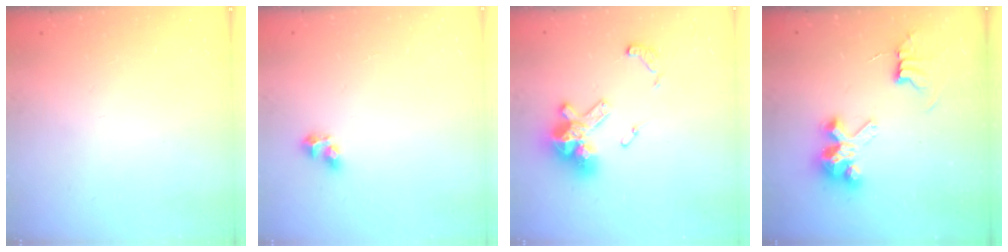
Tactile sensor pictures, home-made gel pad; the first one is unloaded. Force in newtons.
{"total": 4.8, "press": 4.8, "slide": 0.1}
{"total": 14.3, "press": 14.2, "slide": 1.6}
{"total": 8.7, "press": 8.7, "slide": 0.7}